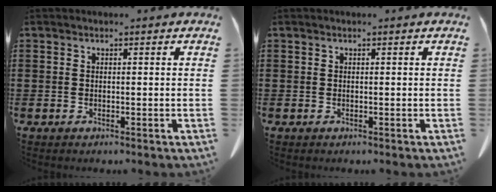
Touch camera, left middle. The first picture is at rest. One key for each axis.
{"total": 0.0}